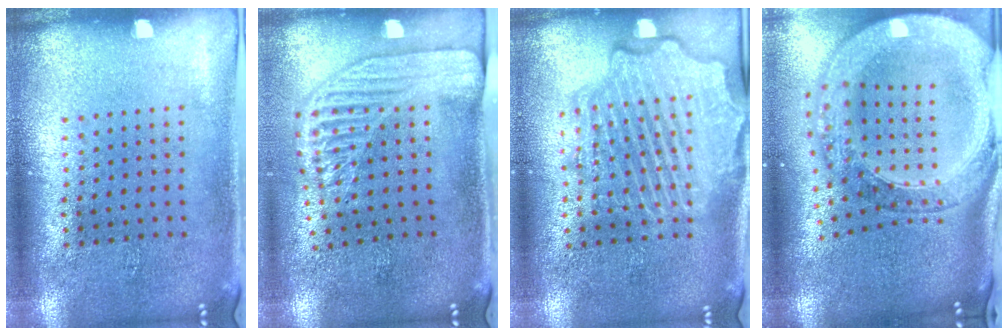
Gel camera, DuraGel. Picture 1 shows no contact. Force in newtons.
{"total": 2.2, "press": 1.7, "slide": 1.3}
{"total": 4.2, "press": 4.2, "slide": 0.5}
{"total": 3.8, "press": 3.0, "slide": 2.4}